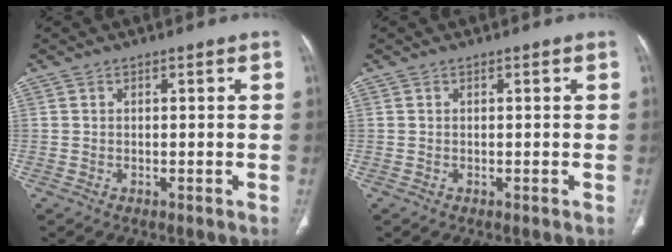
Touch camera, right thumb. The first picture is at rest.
{"total": 0.0}